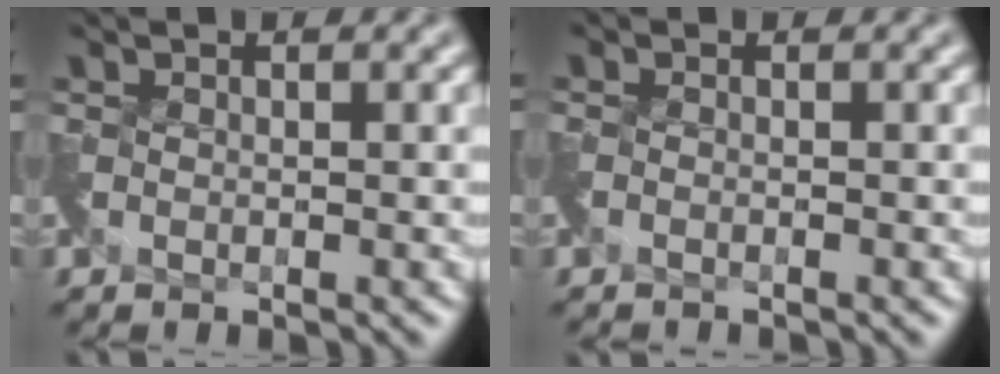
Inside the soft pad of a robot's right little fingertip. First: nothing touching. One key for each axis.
{"total": 1.3, "fx": -1.2, "fy": -0.2, "fz": -0.6, "tx": 0.010, "ty": -0.015, "tz": -0.026}